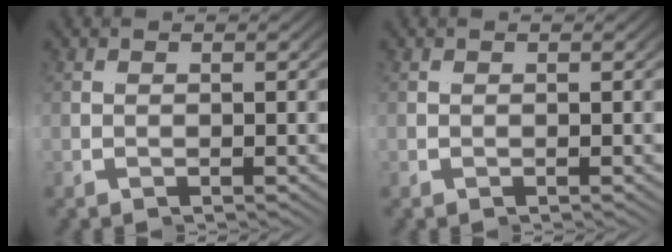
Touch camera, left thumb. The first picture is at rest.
{"total": 0.0}